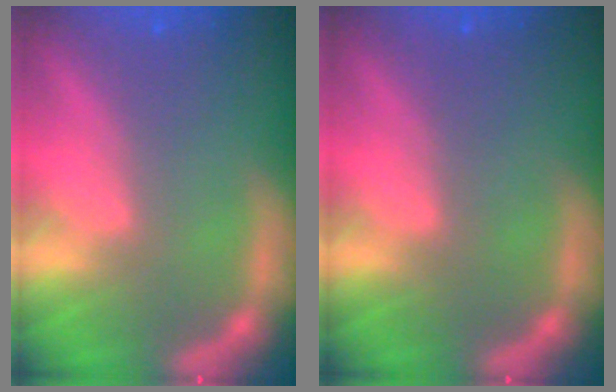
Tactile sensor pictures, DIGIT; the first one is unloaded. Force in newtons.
{"total": 0.0}